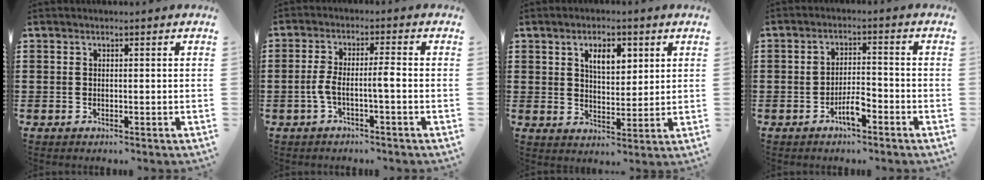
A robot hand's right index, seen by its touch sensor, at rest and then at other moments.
{"total": 4.2, "force": [-1.3, 0.4, 4.0], "torque": [-0.094, -0.006, -0.034]}
{"total": 5.2, "force": [2.4, 2.6, 3.8], "torque": [-0.069, 0.004, 0.037]}
{"total": 4.1, "force": [-2.3, 1.1, 3.1], "torque": [-0.059, 0.005, -0.045]}